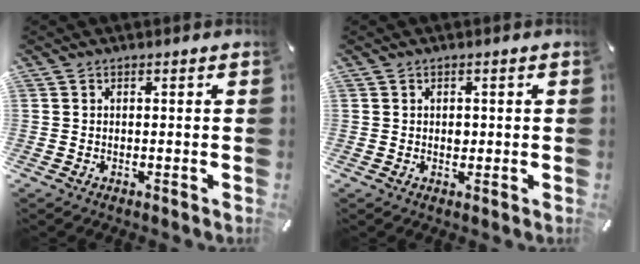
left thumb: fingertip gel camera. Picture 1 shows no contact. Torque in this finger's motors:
{"motor_torque": [0.29, 0.31, 0.11, -0.12, 0.00]}